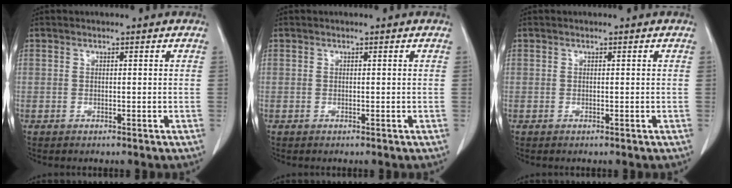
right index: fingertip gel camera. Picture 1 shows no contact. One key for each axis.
{"total": 0.0}
{"total": 0.0}